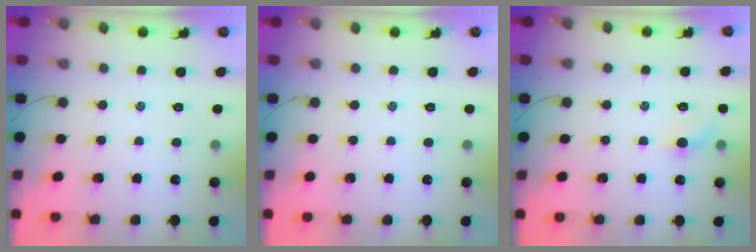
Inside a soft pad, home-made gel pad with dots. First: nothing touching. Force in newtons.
{"total": 0.0}
{"total": 4.4, "press": 4.3, "slide": 1.0}